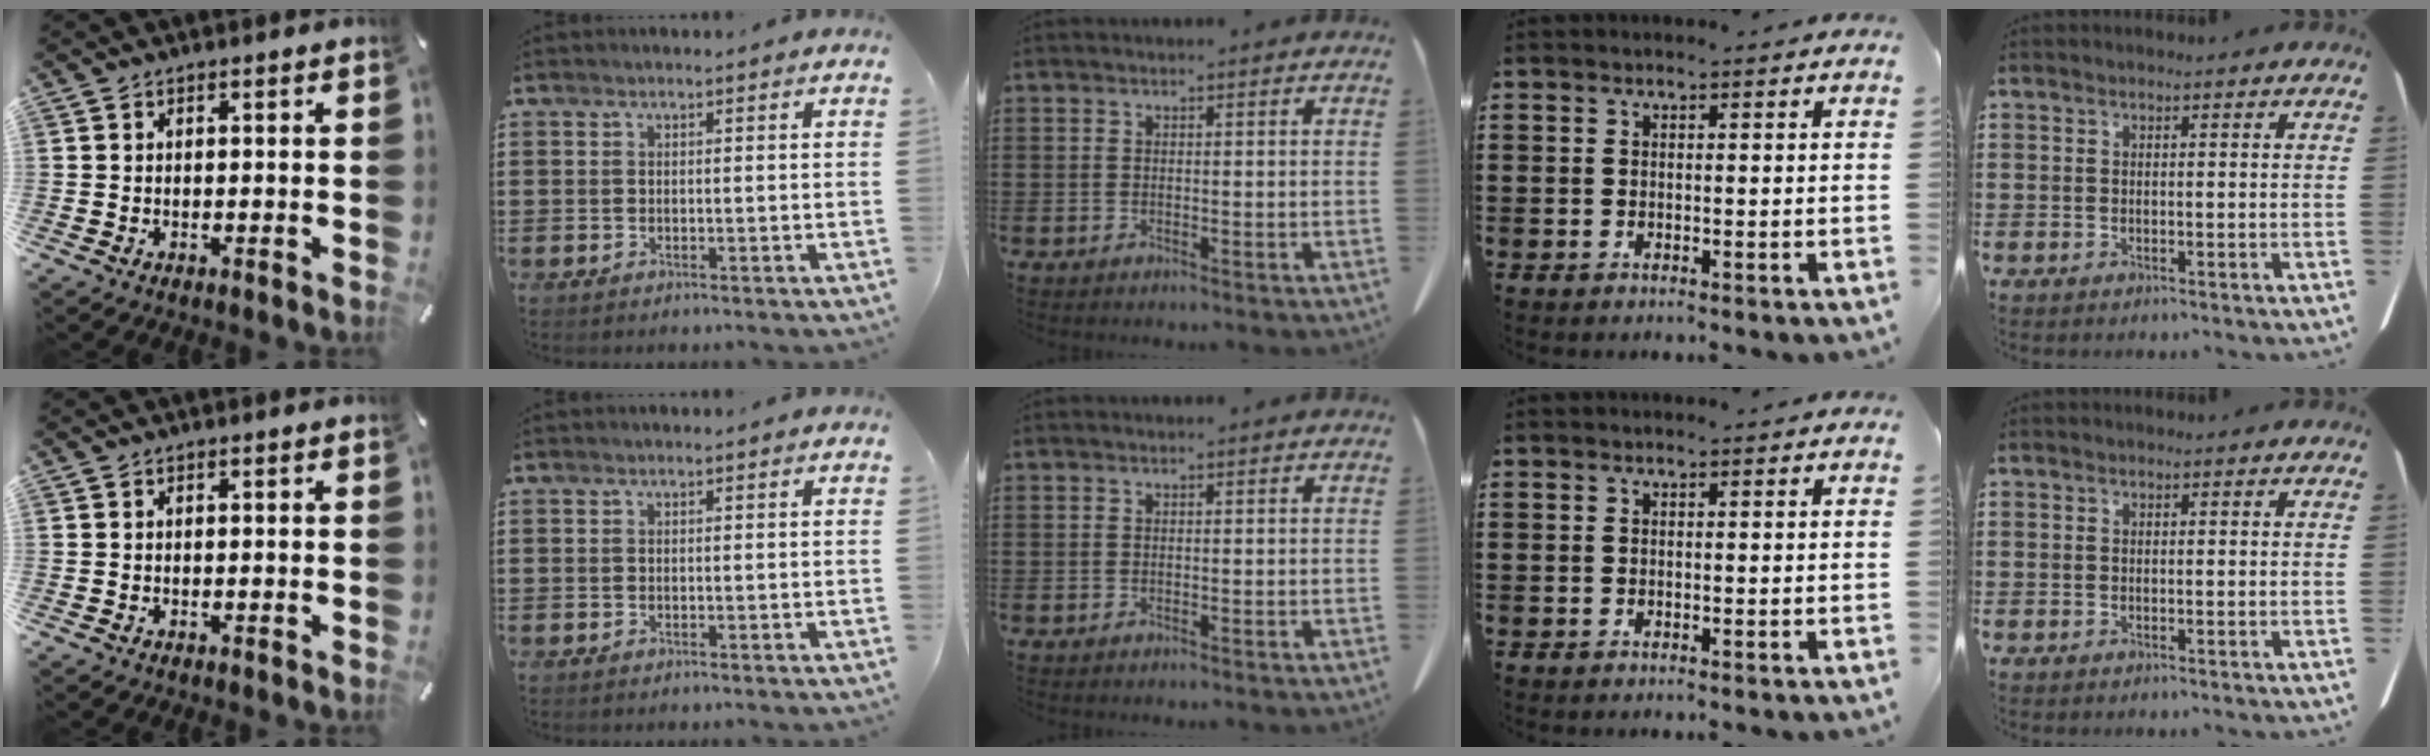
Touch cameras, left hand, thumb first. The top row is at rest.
{}